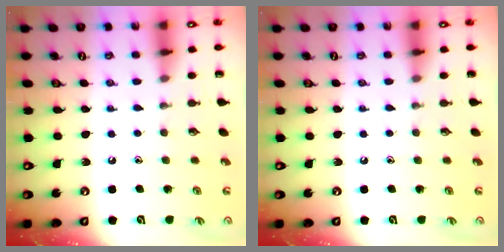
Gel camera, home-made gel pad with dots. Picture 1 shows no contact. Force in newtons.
{"total": 0.0}